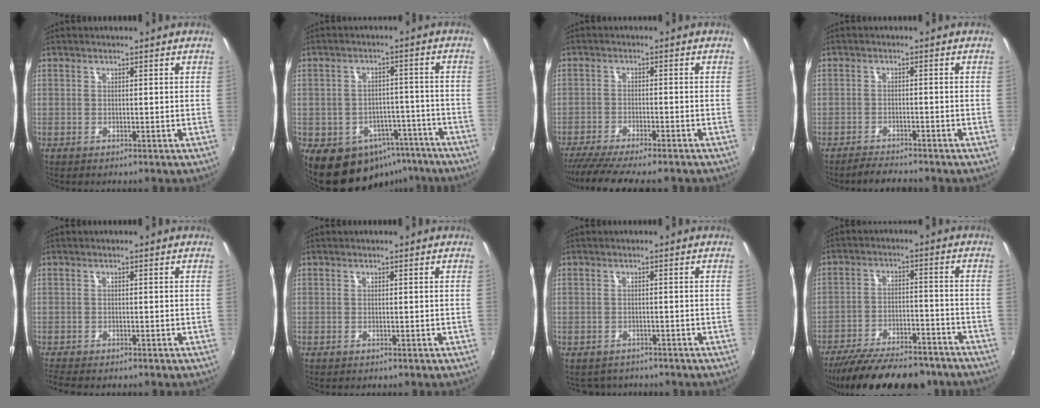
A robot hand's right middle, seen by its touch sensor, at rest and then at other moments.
{"total": 13.6, "force": [-8.4, 9.4, 5.3], "torque": [-0.097, 0.024, -0.084]}
{"total": 11.1, "force": [-9.6, 1.0, 5.5], "torque": [-0.122, -0.035, -0.154]}
{"total": 3.5, "force": [-3.3, 0.5, 0.8], "torque": [-0.033, -0.003, -0.057]}
{"total": 3.8, "force": [-3.4, 0.6, 1.6], "torque": [-0.039, -0.022, -0.060]}
{"total": 0.0}
{"total": 2.9, "force": [-2.5, 1.5, 0.3], "torque": [-0.013, -0.007, -0.035]}
{"total": 21.2, "force": [-17.8, 6.4, 9.7], "torque": [-0.188, -0.020, -0.250]}